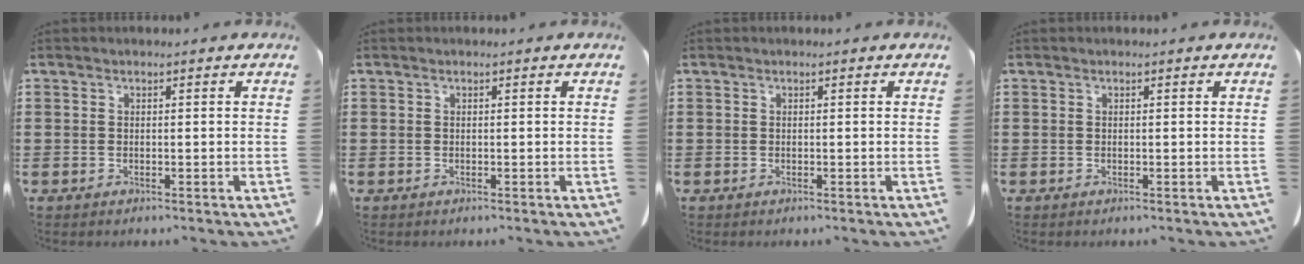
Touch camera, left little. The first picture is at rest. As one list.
[{"total": 0.0}, {"total": 0.0}, {"total": 0.0}]